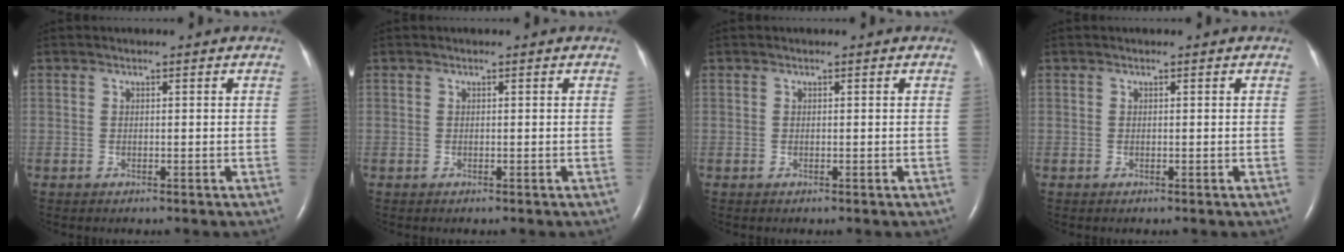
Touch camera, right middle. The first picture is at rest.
{"total": 0.0}
{"total": 0.0}
{"total": 0.0}